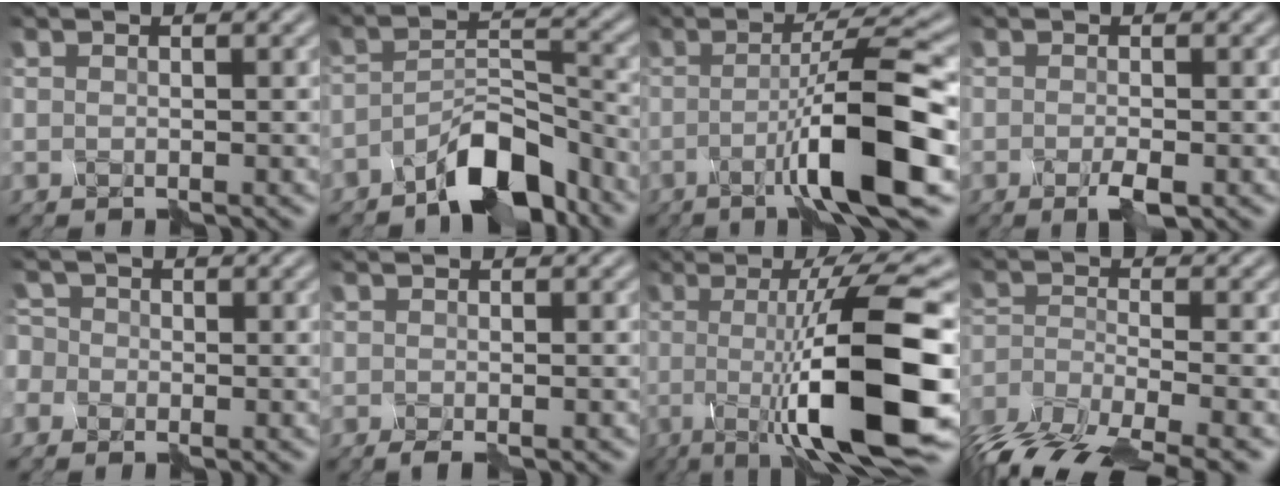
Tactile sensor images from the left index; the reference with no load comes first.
{"total": 6.0, "force": [-4.9, 1.4, 3.2], "torque": [-0.061, 0.013, -0.090]}
{"total": 8.5, "force": [-2.7, 0.6, 8.0], "torque": [-0.123, 0.013, -0.057]}
{"total": 1.9, "force": [-1.1, 0.3, 1.5], "torque": [-0.043, -0.001, -0.024]}
{"total": 3.6, "force": [-1.0, 3.2, 1.3], "torque": [-0.046, 0.017, -0.032]}
{"total": 1.2, "force": [-0.7, 0.1, 0.9], "torque": [-0.021, -0.003, -0.014]}
{"total": 12.2, "force": [-2.0, 2.1, 11.8], "torque": [-0.161, 0.000, -0.038]}
{"total": 9.7, "force": [-7.9, 2.7, 5.0], "torque": [-0.116, -0.020, -0.146]}